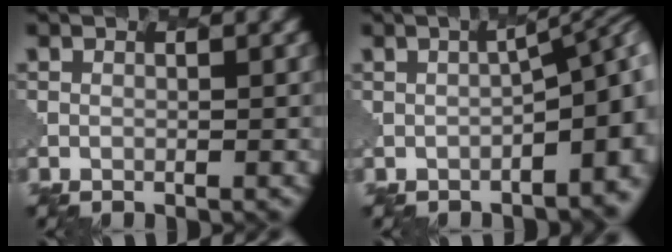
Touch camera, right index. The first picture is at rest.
{"total": 8.7, "force": [-2.8, 3.3, 7.6], "torque": [-0.088, -0.004, -0.028]}